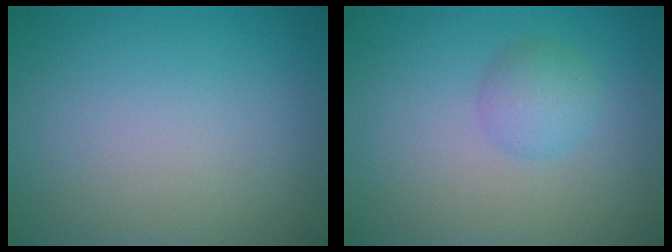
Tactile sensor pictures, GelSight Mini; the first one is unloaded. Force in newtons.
{"total": 2.2, "press": 2.2, "slide": 0.1}